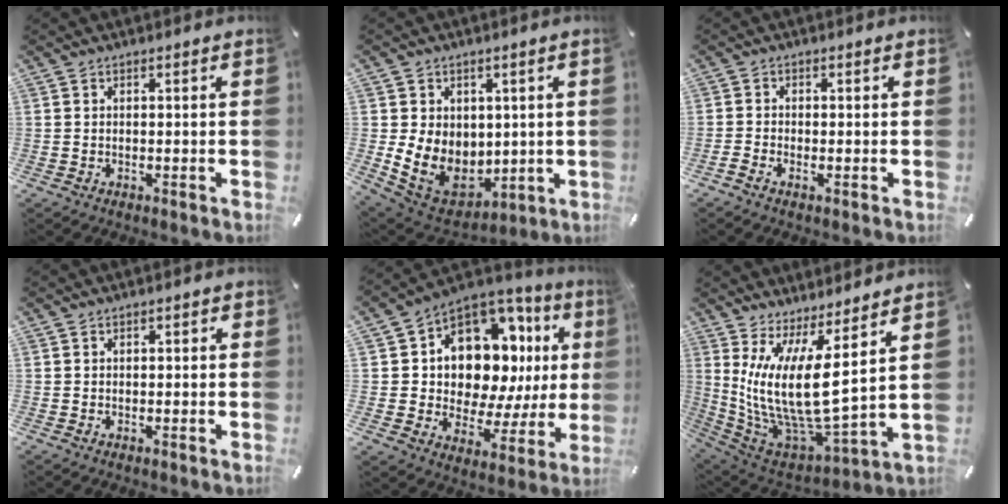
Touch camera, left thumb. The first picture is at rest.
{"total": 11.4, "force": [0.7, 10.0, 5.3], "torque": [-0.100, -0.019, 0.024]}
{"total": 1.4, "force": [-0.8, 0.7, 0.8], "torque": [-0.015, 0.004, -0.015]}
{"total": 0.8, "force": [-0.4, 0.6, 0.3], "torque": [-0.007, 0.004, -0.009]}
{"total": 13.8, "force": [5.6, 9.5, 8.2], "torque": [-0.120, -0.066, 0.095]}
{"total": 15.1, "force": [4.1, 4.4, 13.9], "torque": [-0.312, -0.075, 0.070]}